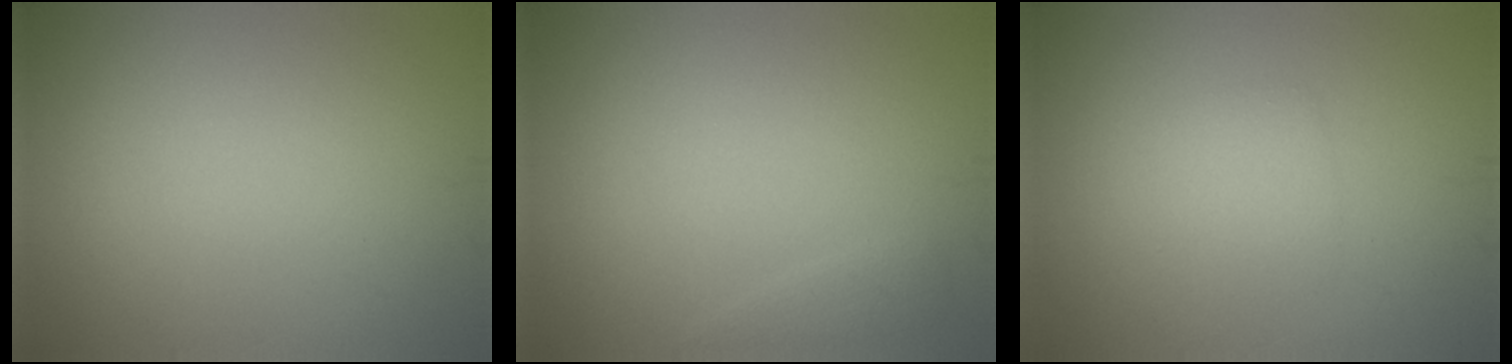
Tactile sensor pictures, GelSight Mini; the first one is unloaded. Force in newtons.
{"total": 0.9, "press": 0.9, "slide": 0.1}
{"total": 1.8, "press": 1.8, "slide": 0.2}